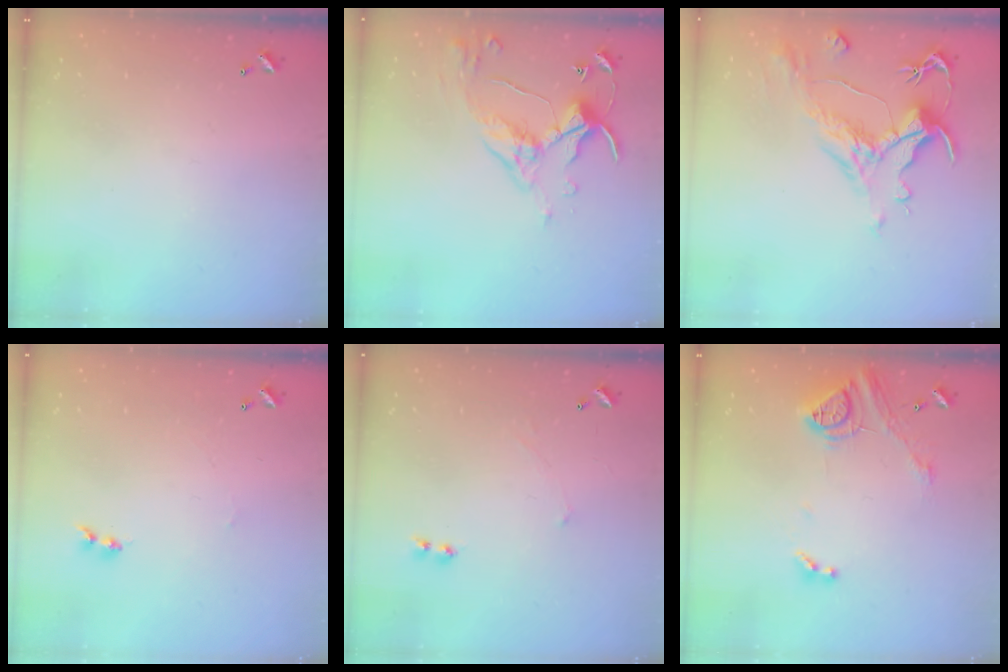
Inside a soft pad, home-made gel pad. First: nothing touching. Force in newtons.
{"total": 5.7, "press": 5.7, "slide": 0.7}
{"total": 2.0, "press": 1.5, "slide": 1.4}
{"total": 1.1, "press": 0.9, "slide": 0.5}
{"total": 2.4, "press": 2.3, "slide": 0.5}
{"total": 14.9, "press": 14.8, "slide": 1.7}